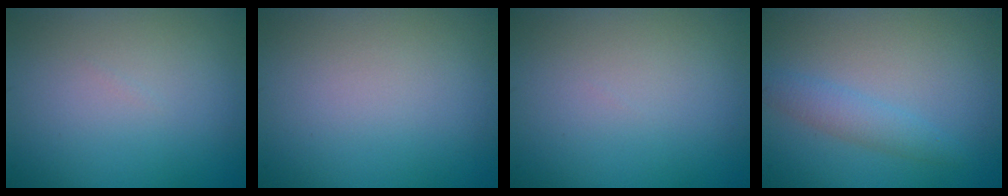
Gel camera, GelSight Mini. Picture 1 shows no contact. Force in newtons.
{"total": 0.0}
{"total": 0.0}
{"total": 2.1, "press": 2.1, "slide": 0.0}